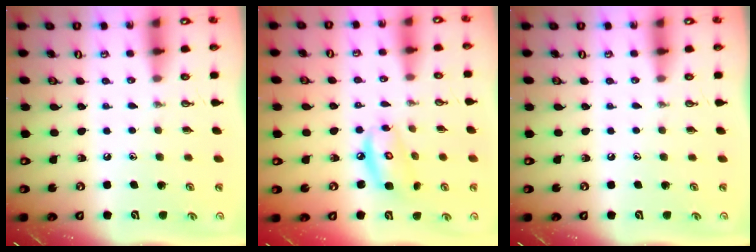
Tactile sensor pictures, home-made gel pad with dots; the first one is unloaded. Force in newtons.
{"total": 8.6, "press": 8.5, "slide": 0.7}
{"total": 0.0}